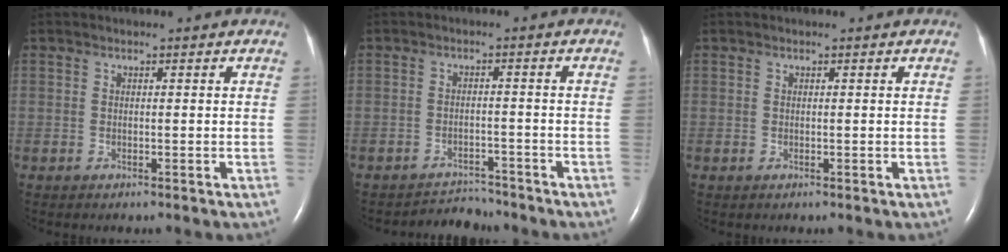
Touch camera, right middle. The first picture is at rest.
{"total": 3.7, "force": [-3.4, 0.5, -1.2], "torque": [0.018, -0.001, -0.052]}
{"total": 0.0}